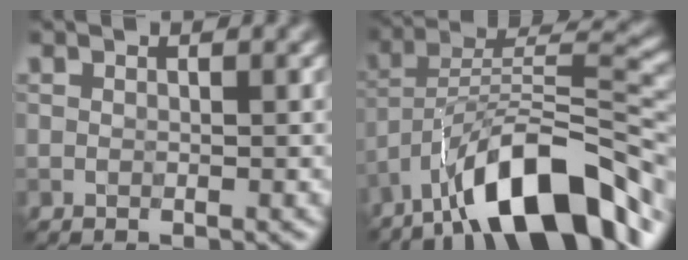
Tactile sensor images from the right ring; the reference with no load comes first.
{"total": 13.8, "force": [-8.7, 4.1, 9.8], "torque": [-0.141, 0.023, -0.153]}